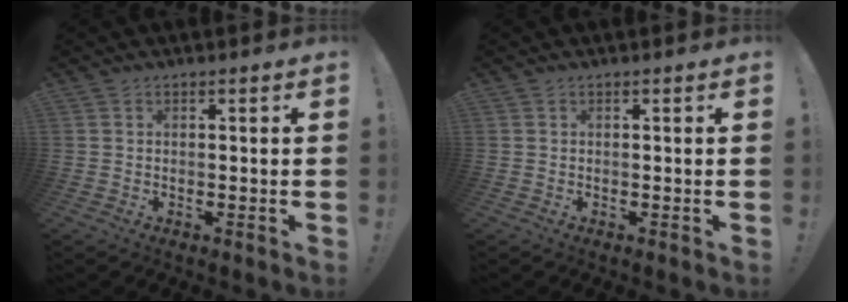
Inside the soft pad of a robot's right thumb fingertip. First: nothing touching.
{"total": 0.0}